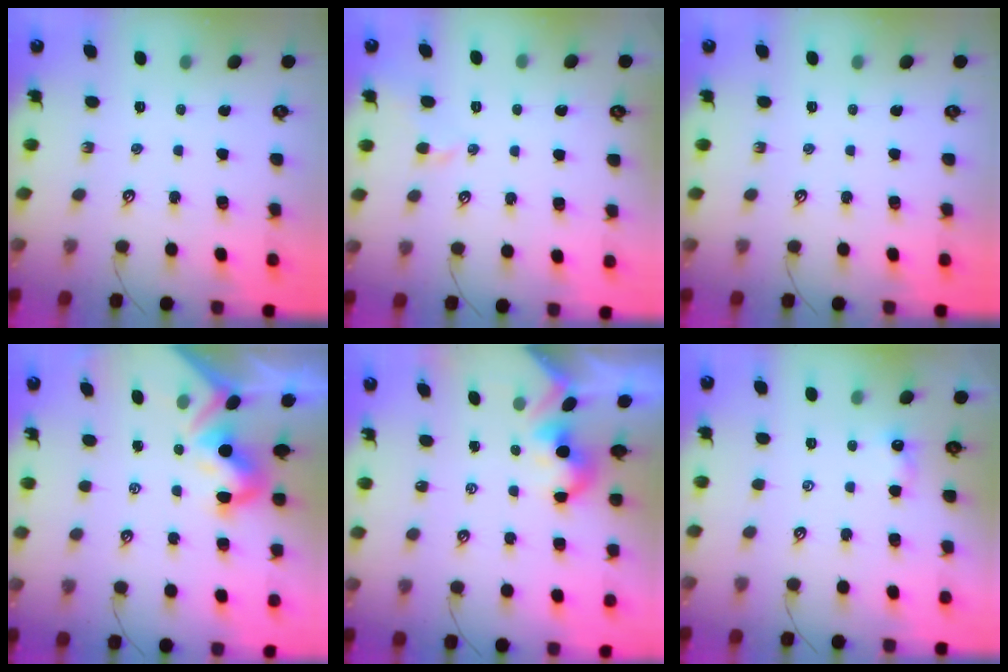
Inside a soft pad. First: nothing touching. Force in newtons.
{"total": 0.8, "press": 0.8, "slide": 0.1}
{"total": 0.0}
{"total": 5.8, "press": 5.7, "slide": 1.2}
{"total": 2.2, "press": 2.2, "slide": 0.3}
{"total": 2.3, "press": 2.2, "slide": 0.3}